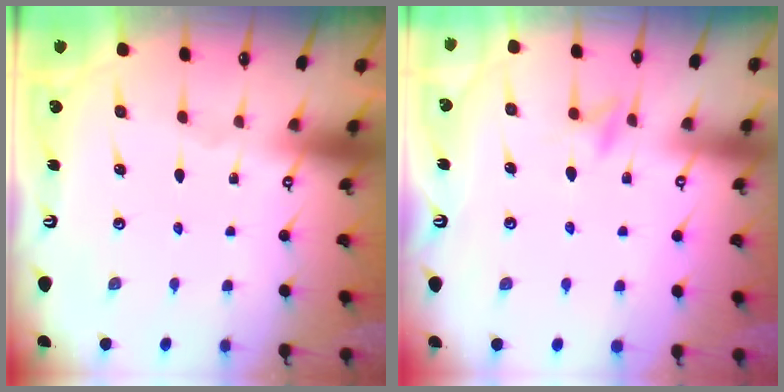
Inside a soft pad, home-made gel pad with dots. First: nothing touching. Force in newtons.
{"total": 6.0, "press": 6.0, "slide": 0.7}